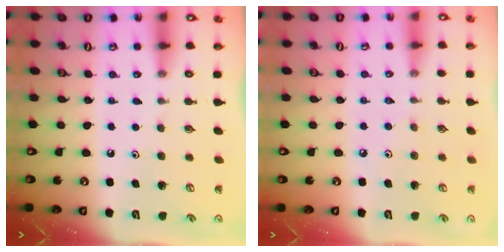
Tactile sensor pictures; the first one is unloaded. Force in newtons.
{"total": 2.1, "press": 2.0, "slide": 0.4}